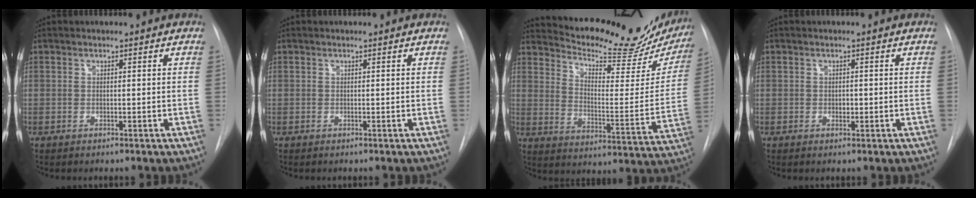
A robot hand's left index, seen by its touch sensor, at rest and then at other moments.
{"total": 0.0}
{"total": 23.9, "force": [21.4, 5.1, 9.2], "torque": [-0.139, -0.074, 0.271]}
{"total": 1.1, "force": [-0.9, 0.5, 0.5], "torque": [-0.006, -0.006, -0.013]}